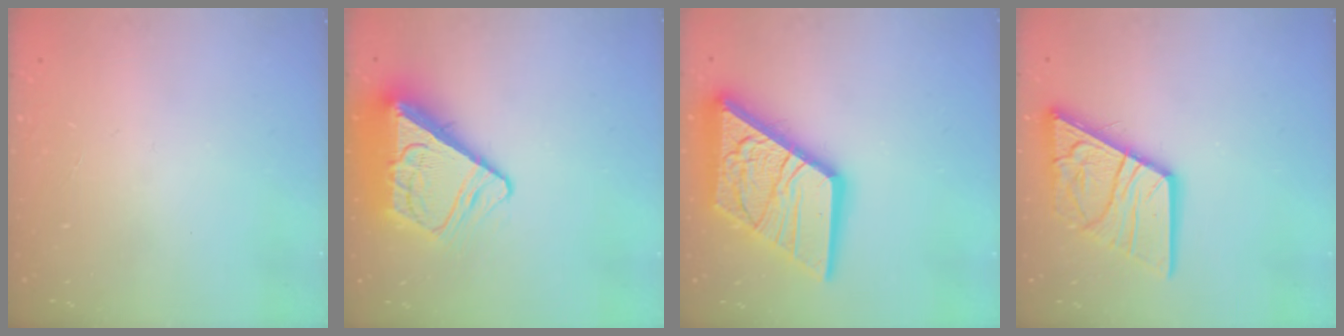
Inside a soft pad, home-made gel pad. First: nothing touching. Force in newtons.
{"total": 13.6, "press": 13.5, "slide": 1.5}
{"total": 27.4, "press": 27.2, "slide": 3.0}
{"total": 16.4, "press": 16.3, "slide": 1.9}